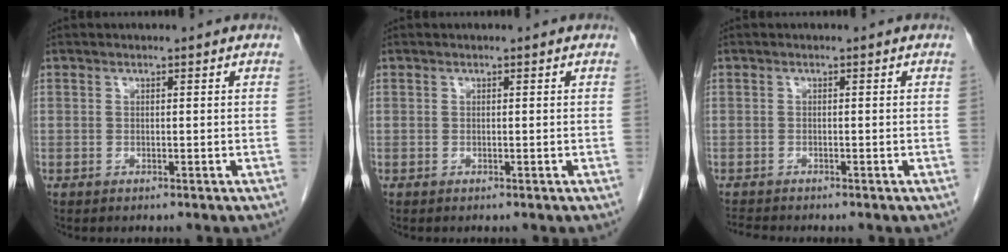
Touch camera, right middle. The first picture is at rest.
{"total": 0.0}
{"total": 1.6, "force": [-1.5, -0.1, 0.1], "torque": [-0.006, -0.008, -0.029]}